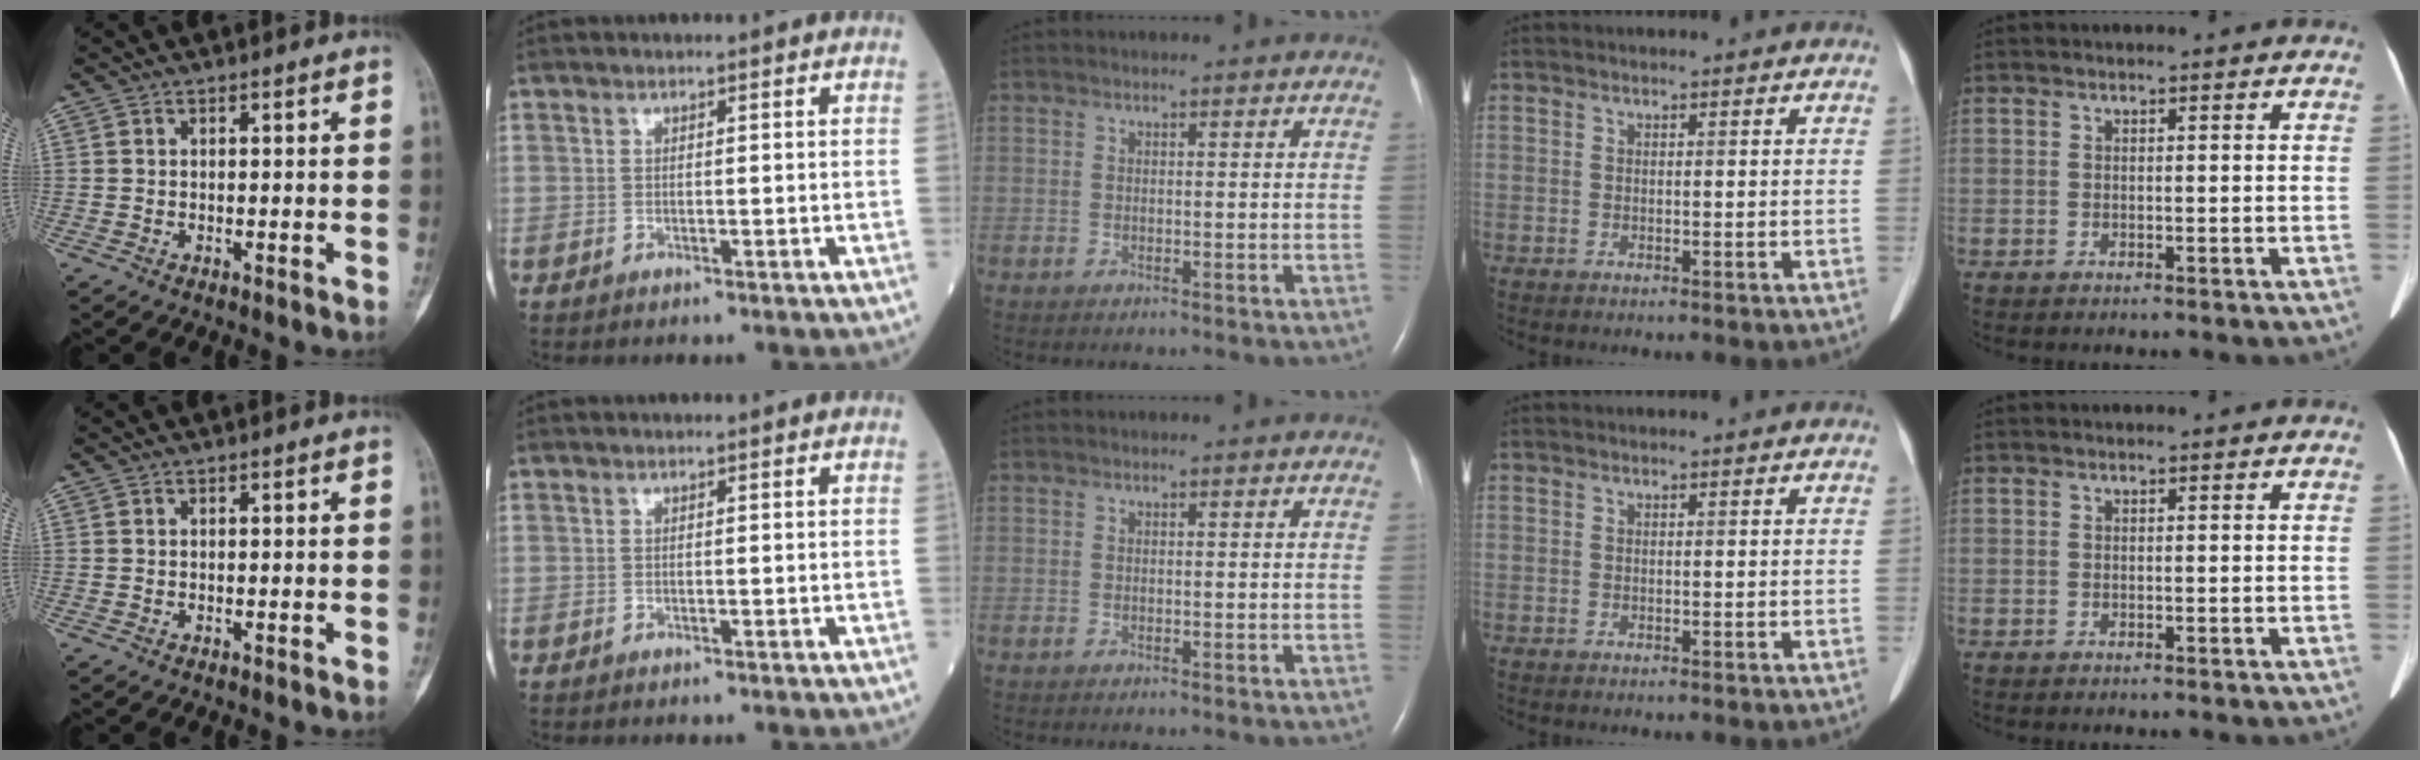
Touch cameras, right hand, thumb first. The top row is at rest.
{}